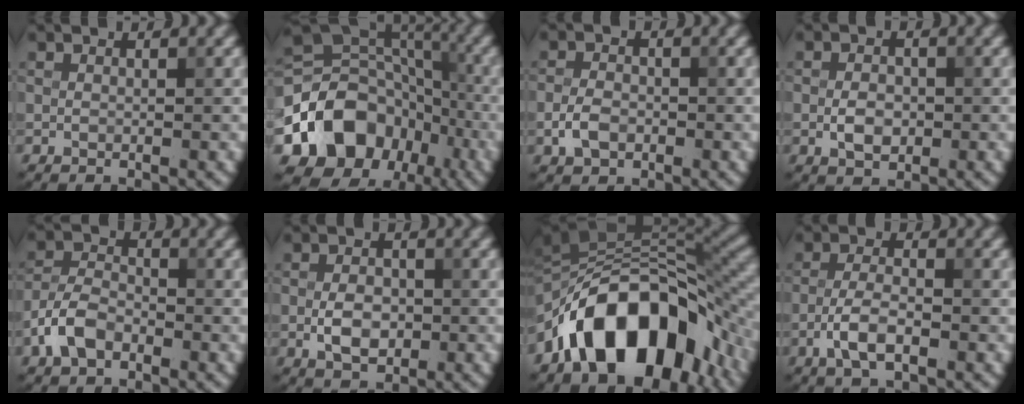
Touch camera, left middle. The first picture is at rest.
{"total": 11.5, "force": [-4.7, 8.9, 5.4], "torque": [-0.094, 0.000, -0.088]}
{"total": 2.6, "force": [-1.0, 1.8, 1.6], "torque": [-0.030, 0.002, -0.023]}
{"total": 2.5, "force": [-0.5, 1.6, 1.8], "torque": [-0.034, 0.000, -0.011]}
{"total": 4.0, "force": [-2.1, 2.4, 2.4], "torque": [-0.047, 0.006, -0.051]}
{"total": 3.3, "force": [-0.6, 2.1, 2.5], "torque": [-0.045, 0.000, -0.012]}
{"total": 14.3, "force": [-6.7, 8.0, 9.9], "torque": [-0.140, 0.013, -0.123]}
{"total": 3.5, "force": [-1.6, 1.3, 2.8], "torque": [-0.059, 0.003, -0.036]}